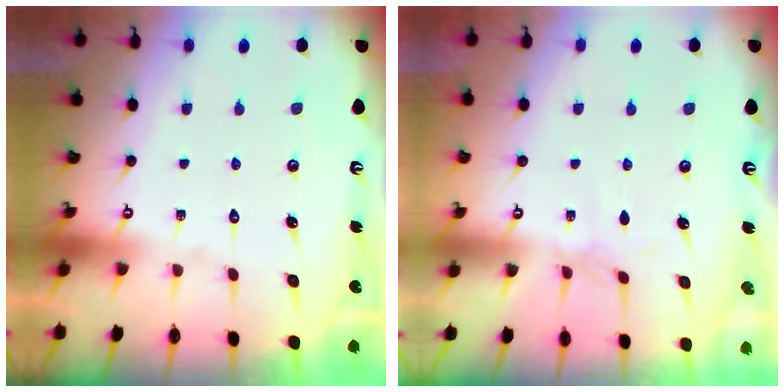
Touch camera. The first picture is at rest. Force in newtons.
{"total": 2.1, "press": 2.0, "slide": 0.5}